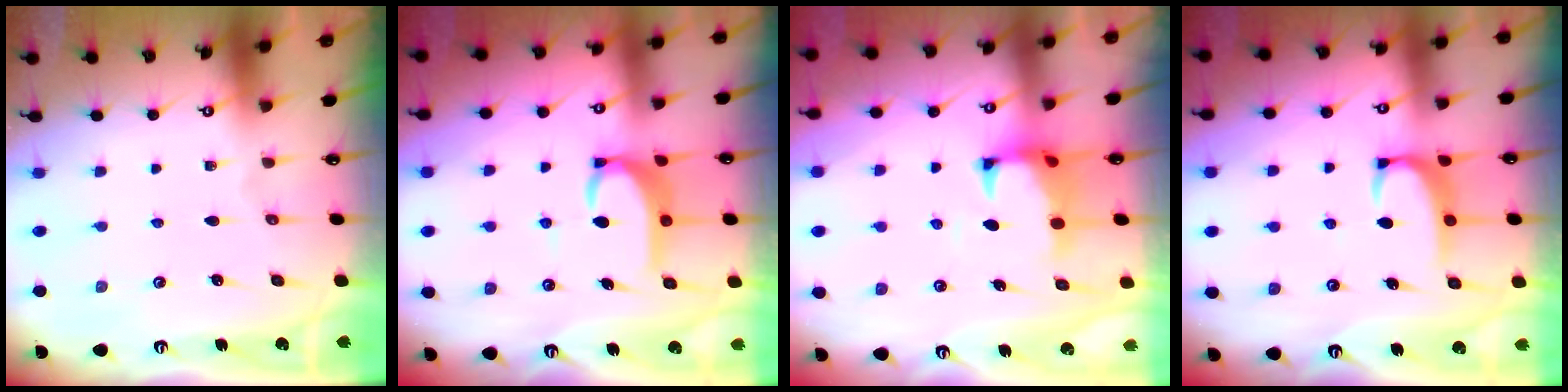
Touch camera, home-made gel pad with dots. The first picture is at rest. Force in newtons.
{"total": 5.6, "press": 5.6, "slide": 0.3}
{"total": 1.2, "press": 0.8, "slide": 1.0}
{"total": 2.2, "press": 2.1, "slide": 0.6}